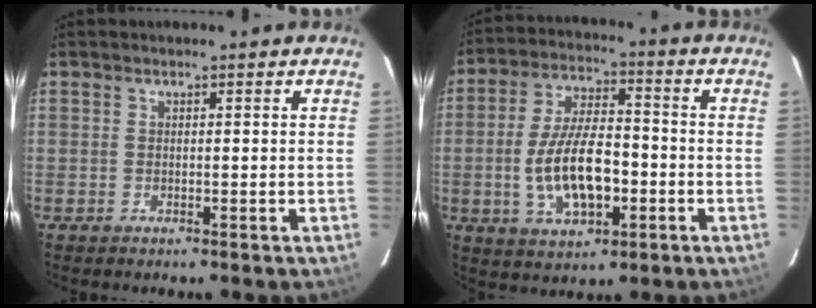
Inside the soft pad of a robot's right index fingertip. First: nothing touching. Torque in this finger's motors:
{"motor_torque": [1.20, -0.94, 0.65, 0.19]}